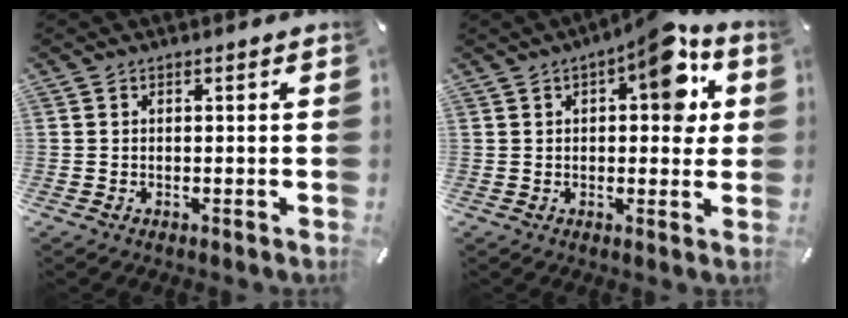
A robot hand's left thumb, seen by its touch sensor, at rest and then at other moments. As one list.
[{"total": 11.3, "force": [4.0, 5.2, 9.2], "torque": [-0.103, -0.018, 0.060]}]